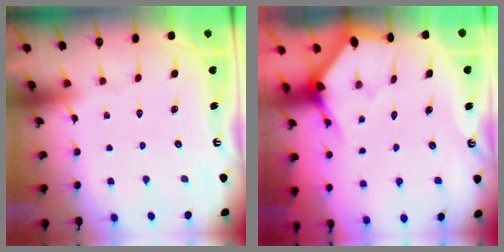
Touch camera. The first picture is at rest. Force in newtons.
{"total": 2.9, "press": 2.9, "slide": 0.2}